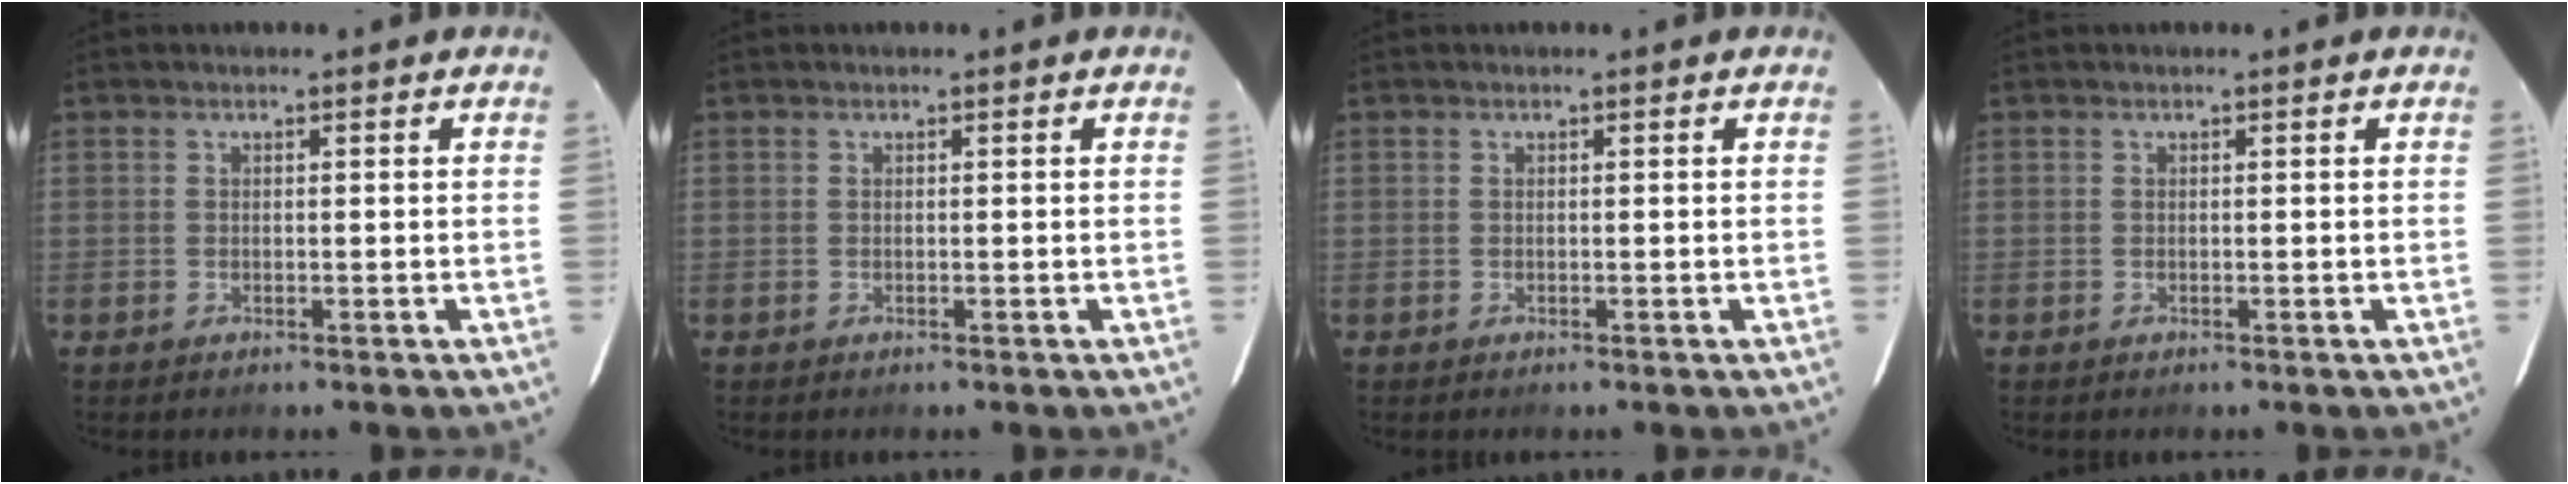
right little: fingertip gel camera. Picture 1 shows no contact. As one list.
[{"total": 0.0}, {"total": 0.0}, {"total": 0.0}]